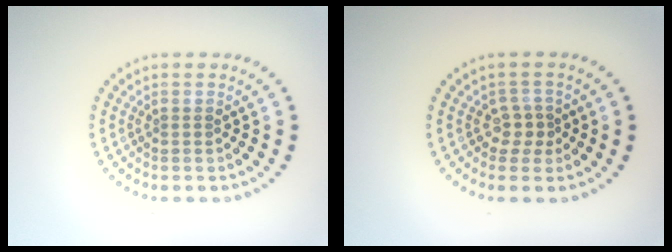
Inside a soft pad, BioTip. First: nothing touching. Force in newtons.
{"total": 1.8, "press": 1.4, "slide": 1.1}